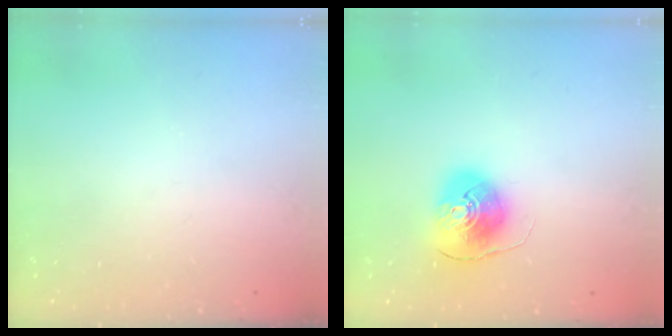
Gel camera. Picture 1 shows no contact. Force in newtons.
{"total": 10.2, "press": 10.1, "slide": 1.1}